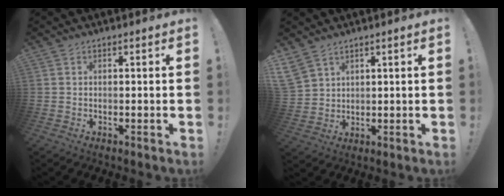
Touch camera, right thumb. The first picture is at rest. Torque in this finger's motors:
{"motor_torque": [-0.18, 1.83, 1.22, 0.75, 0.45]}